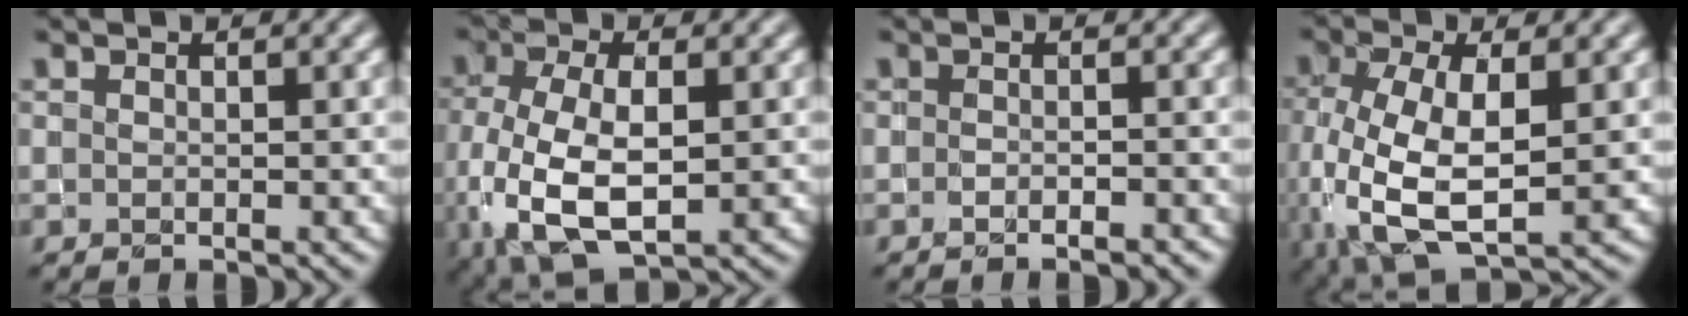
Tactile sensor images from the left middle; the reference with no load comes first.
{"total": 9.2, "force": [-2.1, 4.9, 7.5], "torque": [-0.172, -0.018, -0.032]}
{"total": 1.3, "force": [-1.1, 0.3, 0.8], "torque": [-0.012, -0.002, -0.018]}
{"total": 9.5, "force": [-1.3, 4.8, 8.1], "torque": [-0.185, -0.012, -0.022]}